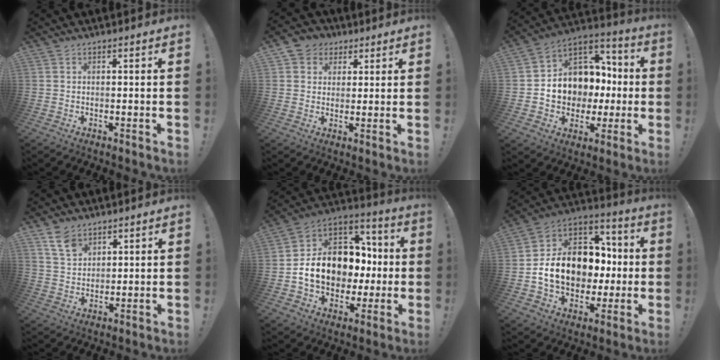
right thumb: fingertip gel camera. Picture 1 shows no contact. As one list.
[{"total": 5.9, "force": [2.0, 5.4, 1.0], "torque": [-0.015, -0.006, 0.041]}, {"total": 12.4, "force": [0.4, 11.0, 5.6], "torque": [-0.077, -0.010, 0.027]}, {"total": 7.4, "force": [5.1, 4.2, 3.2], "torque": [-0.058, -0.024, 0.099]}, {"total": 16.4, "force": [-0.5, 12.9, 10.1], "torque": [-0.165, 0.009, 0.009]}, {"total": 17.9, "force": [-0.7, 13.8, 11.4], "torque": [-0.198, 0.017, 0.008]}]